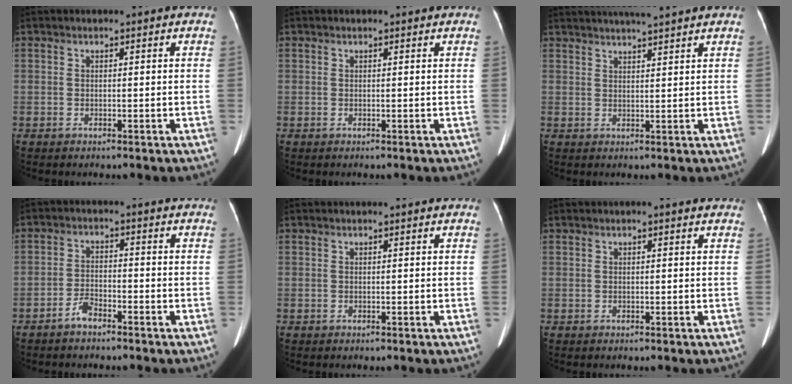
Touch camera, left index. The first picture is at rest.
{"total": 0.5, "force": [0.5, 0.2, 0.1], "torque": [-0.005, 0.000, 0.005]}
{"total": 8.1, "force": [7.2, 0.0, 3.7], "torque": [-0.061, 0.025, 0.098]}
{"total": 3.0, "force": [-2.4, 0.9, 1.5], "torque": [-0.033, 0.002, -0.046]}
{"total": 0.0}
{"total": 0.8, "force": [0.4, 0.3, 0.6], "torque": [-0.014, 0.008, 0.001]}